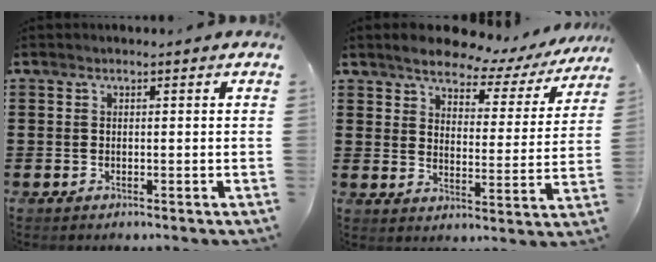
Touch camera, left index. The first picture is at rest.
{"total": 5.5, "force": [5.0, 1.6, 1.7], "torque": [-0.053, -0.029, 0.081]}